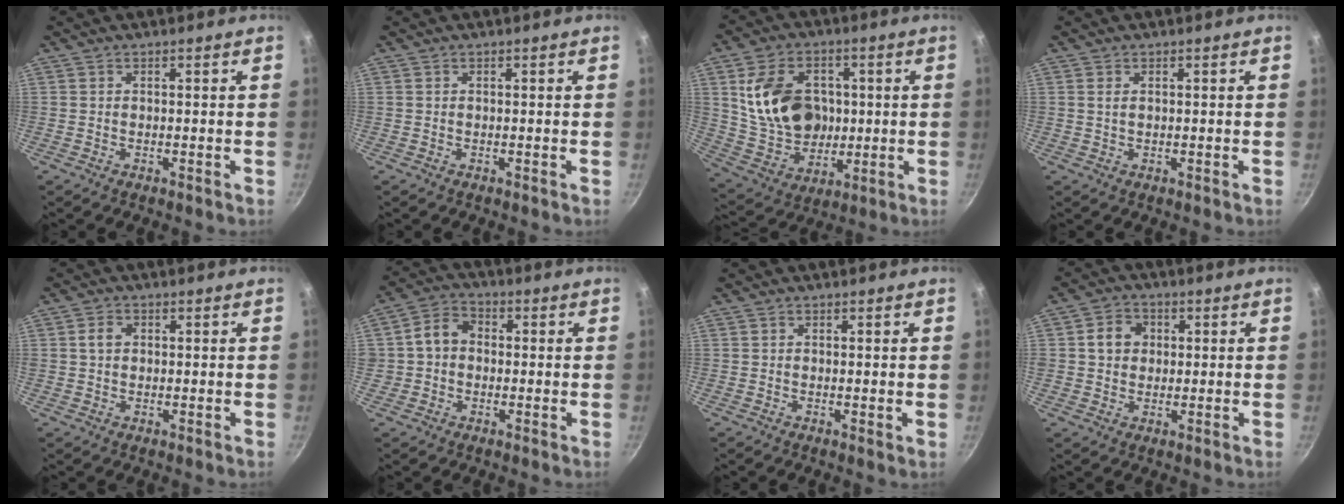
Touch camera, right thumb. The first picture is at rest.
{"total": 0.0}
{"total": 17.4, "force": [2.6, 13.3, 10.9], "torque": [-0.168, -0.002, 0.060]}
{"total": 1.1, "force": [0.4, 0.6, 0.8], "torque": [-0.015, 0.002, 0.006]}
{"total": 2.6, "force": [0.5, 2.0, 1.5], "torque": [-0.018, 0.006, 0.006]}
{"total": 6.4, "force": [-0.1, 5.5, 3.2], "torque": [-0.026, 0.019, -0.014]}
{"total": 0.6, "force": [0.0, 0.1, 0.6], "torque": [-0.010, -0.004, -0.001]}
{"total": 5.5, "force": [0.9, 4.9, 2.4], "torque": [-0.010, 0.008, 0.008]}